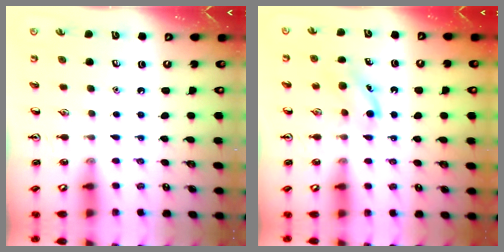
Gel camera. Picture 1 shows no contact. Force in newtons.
{"total": 5.1, "press": 4.8, "slide": 1.5}